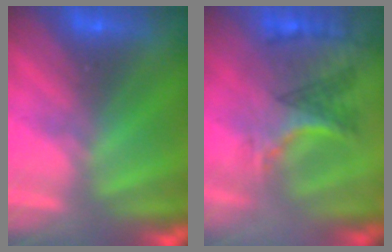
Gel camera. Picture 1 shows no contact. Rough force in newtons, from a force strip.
{"total": 2.9}